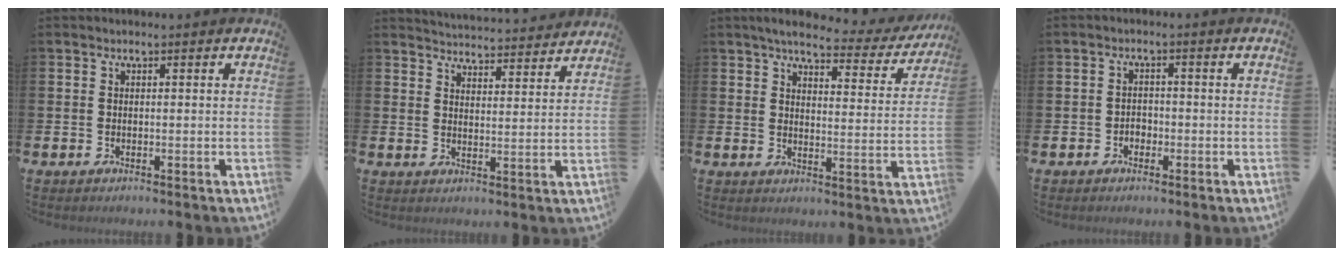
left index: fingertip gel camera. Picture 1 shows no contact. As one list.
[{"total": 4.8, "force": [4.8, 0.3, 0.0], "torque": [-0.010, -0.040, 0.085]}, {"total": 4.8, "force": [4.1, 1.2, 2.1], "torque": [-0.047, -0.026, 0.064]}, {"total": 1.6, "force": [-0.8, 1.3, 0.5], "torque": [-0.007, 0.001, -0.020]}]